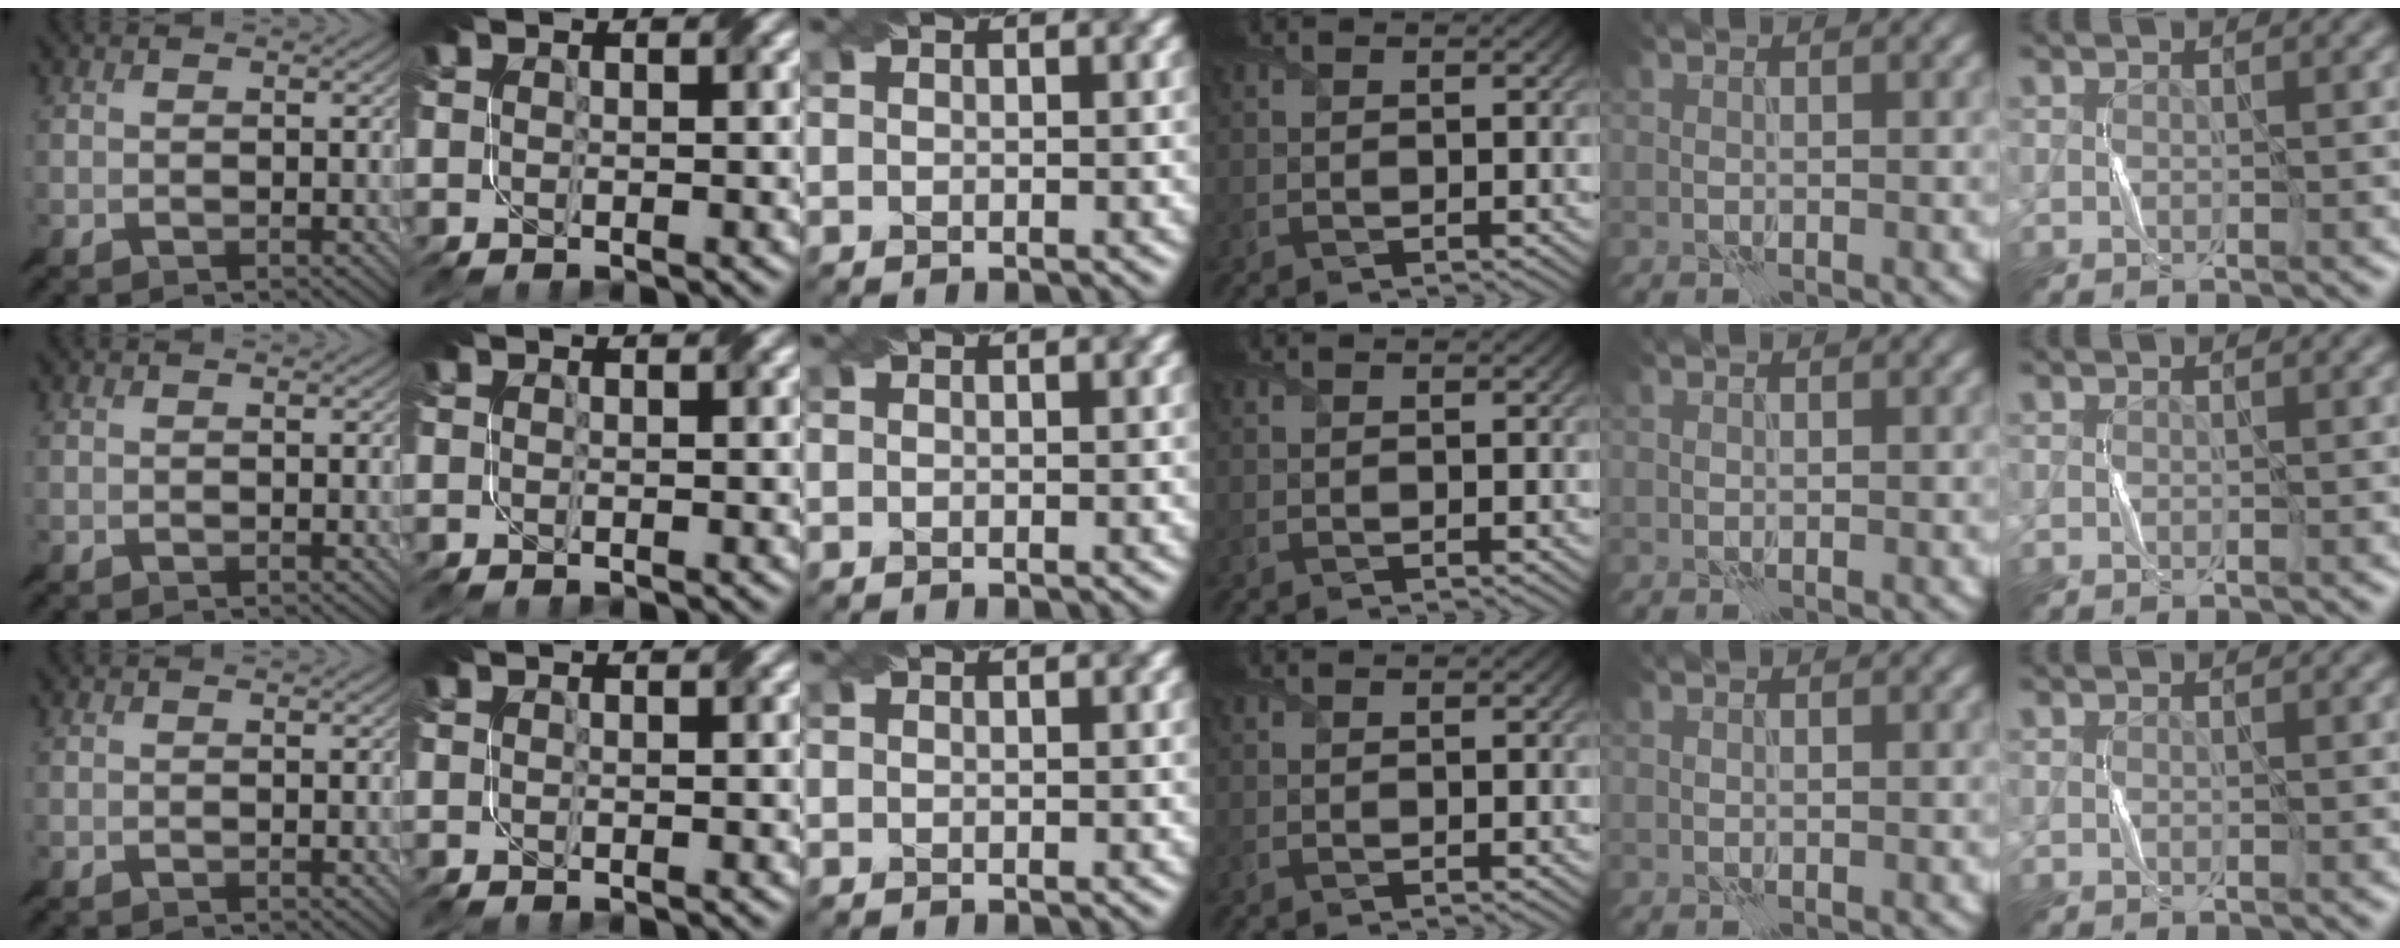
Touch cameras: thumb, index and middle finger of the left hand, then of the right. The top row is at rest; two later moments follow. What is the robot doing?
{"motion": "fold", "object": "coffee filter"}